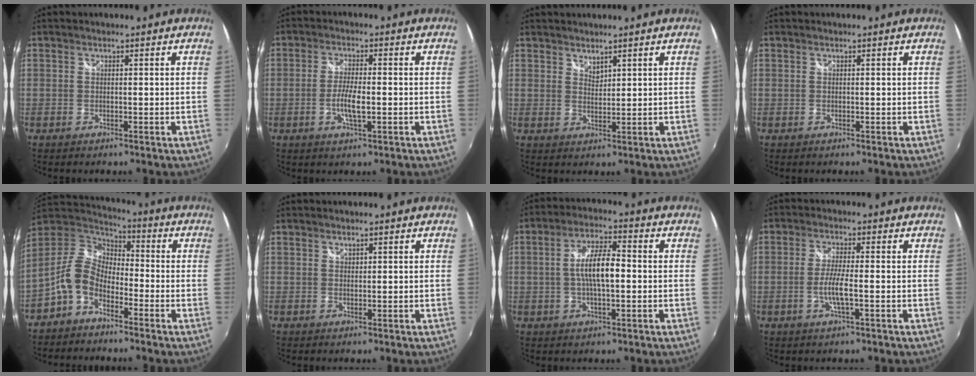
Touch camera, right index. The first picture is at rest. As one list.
[{"total": 4.7, "force": [-1.2, 1.0, 4.4], "torque": [-0.089, -0.004, -0.023]}, {"total": 2.2, "force": [2.1, 0.5, 0.4], "torque": [-0.004, 0.001, 0.037]}, {"total": 0.0}, {"total": 9.9, "force": [-5.2, 6.2, 5.7], "torque": [-0.123, 0.019, -0.110]}, {"total": 0.6, "force": [0.6, 0.1, 0.0], "torque": [0.000, 0.000, 0.011]}, {"total": 7.8, "force": [-0.4, 2.3, 7.4], "torque": [-0.139, 0.007, -0.005]}, {"total": 4.4, "force": [-1.3, 0.1, 4.2], "torque": [-0.085, -0.006, -0.026]}]